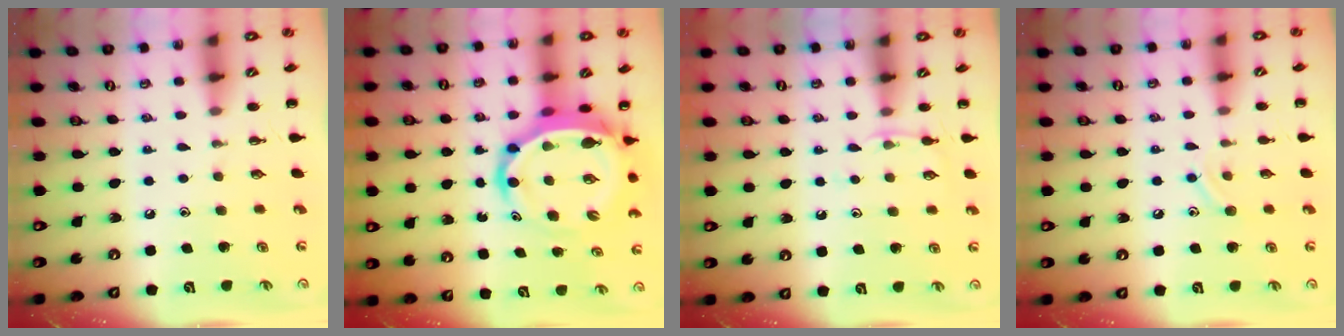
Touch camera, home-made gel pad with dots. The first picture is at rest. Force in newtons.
{"total": 10.4, "press": 9.9, "slide": 3.2}
{"total": 4.9, "press": 4.6, "slide": 1.5}
{"total": 8.4, "press": 8.3, "slide": 1.6}